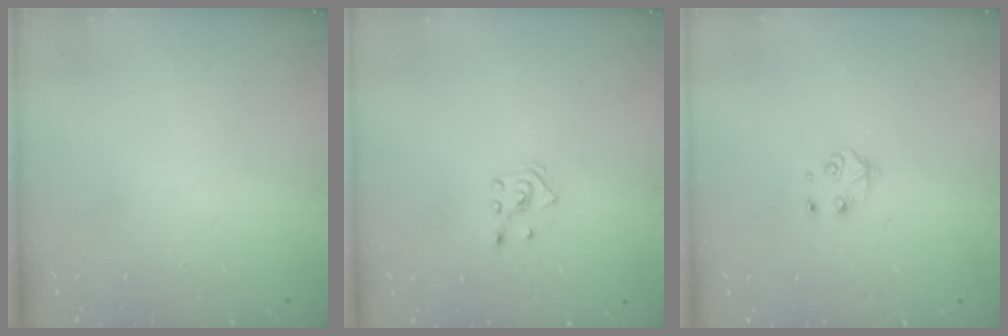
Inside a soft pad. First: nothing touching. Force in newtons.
{"total": 2.8, "press": 2.7, "slide": 0.7}
{"total": 5.0, "press": 4.9, "slide": 0.5}